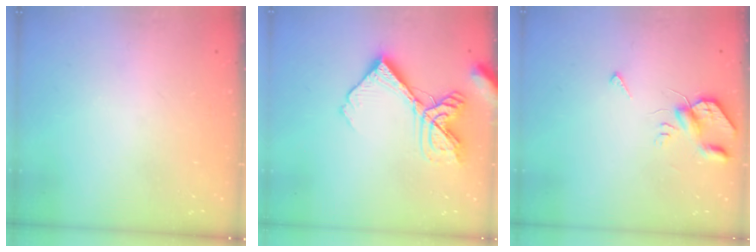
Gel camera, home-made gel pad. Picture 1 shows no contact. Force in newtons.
{"total": 14.7, "press": 14.6, "slide": 1.8}
{"total": 5.7, "press": 5.7, "slide": 0.6}